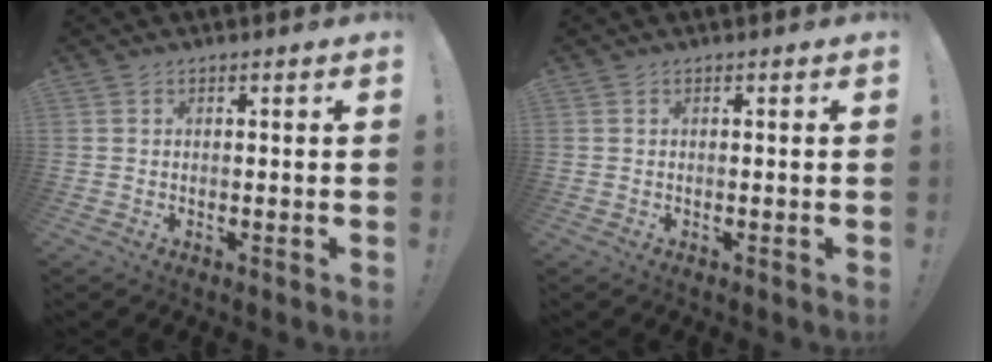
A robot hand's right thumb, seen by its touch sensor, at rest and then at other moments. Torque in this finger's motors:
{"motor_torque": [-0.01, -0.01, 0.03, 0.04, 0.02]}